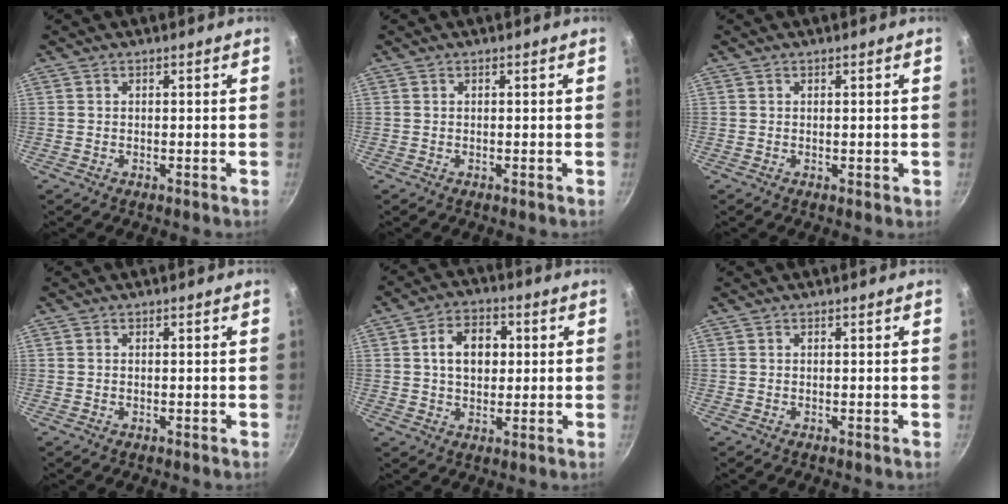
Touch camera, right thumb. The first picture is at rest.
{"total": 0.0}
{"total": 0.8, "force": [0.0, 0.3, 0.7], "torque": [-0.007, -0.001, -0.001]}
{"total": 0.0}
{"total": 8.8, "force": [1.4, 6.4, 5.9], "torque": [-0.071, 0.010, 0.016]}
{"total": 0.0}